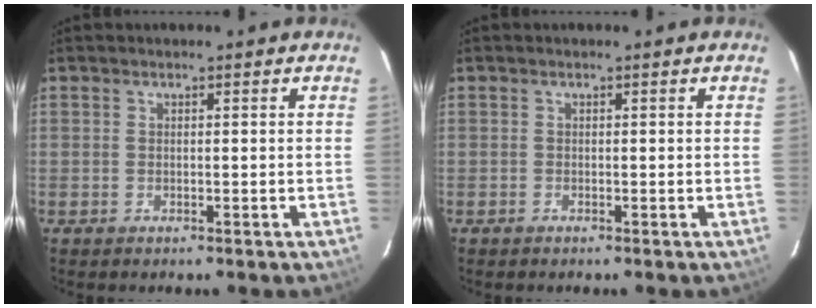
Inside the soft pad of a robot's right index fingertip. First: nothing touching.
{"total": 0.0}